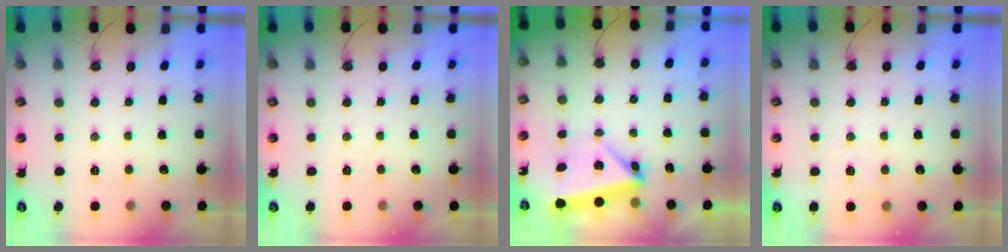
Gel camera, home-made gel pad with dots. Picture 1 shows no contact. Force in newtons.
{"total": 0.0}
{"total": 5.3, "press": 5.2, "slide": 0.6}
{"total": 5.0, "press": 4.7, "slide": 1.8}